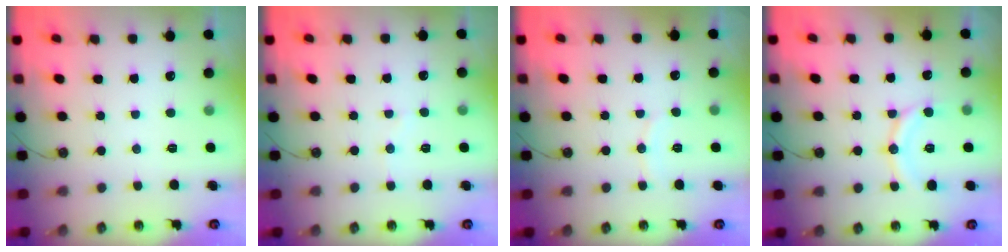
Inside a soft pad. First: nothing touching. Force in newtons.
{"total": 3.9, "press": 3.9, "slide": 0.4}
{"total": 5.0, "press": 5.0, "slide": 0.5}
{"total": 12.2, "press": 12.1, "slide": 1.2}